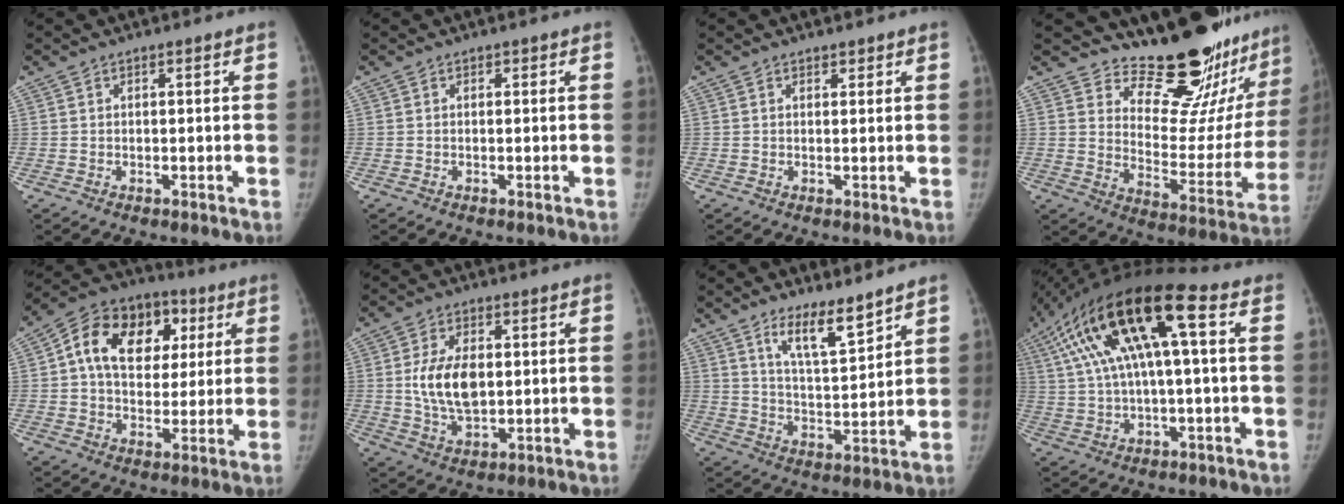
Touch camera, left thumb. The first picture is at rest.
{"total": 0.0}
{"total": 1.1, "force": [0.9, 0.6, 0.4], "torque": [0.006, -0.005, 0.011]}
{"total": 21.9, "force": [19.4, 6.4, 8.0], "torque": [-0.056, -0.182, 0.259]}
{"total": 18.3, "force": [4.7, 13.1, 11.8], "torque": [-0.165, 0.016, 0.069]}
{"total": 10.1, "force": [1.0, 5.7, 8.3], "torque": [-0.147, -0.007, 0.027]}
{"total": 8.9, "force": [6.6, 1.9, 5.7], "torque": [-0.088, -0.059, 0.124]}
{"total": 19.7, "force": [5.1, 5.7, 18.1], "torque": [-0.365, 0.041, 0.089]}